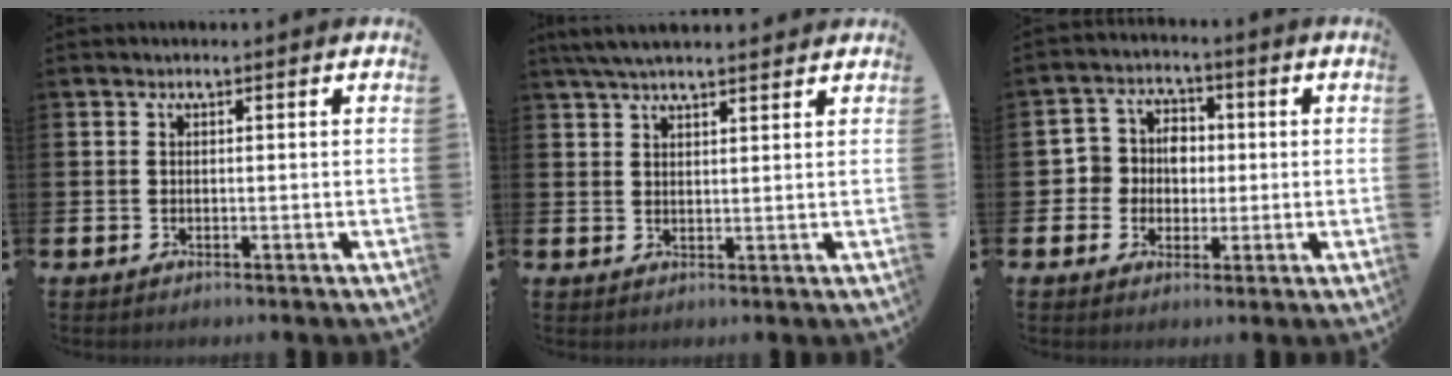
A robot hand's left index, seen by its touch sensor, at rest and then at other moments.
{"total": 4.7, "force": [4.2, 0.8, 1.9], "torque": [-0.043, -0.008, 0.077]}
{"total": 4.9, "force": [0.1, 4.7, 1.4], "torque": [-0.045, 0.016, -0.003]}